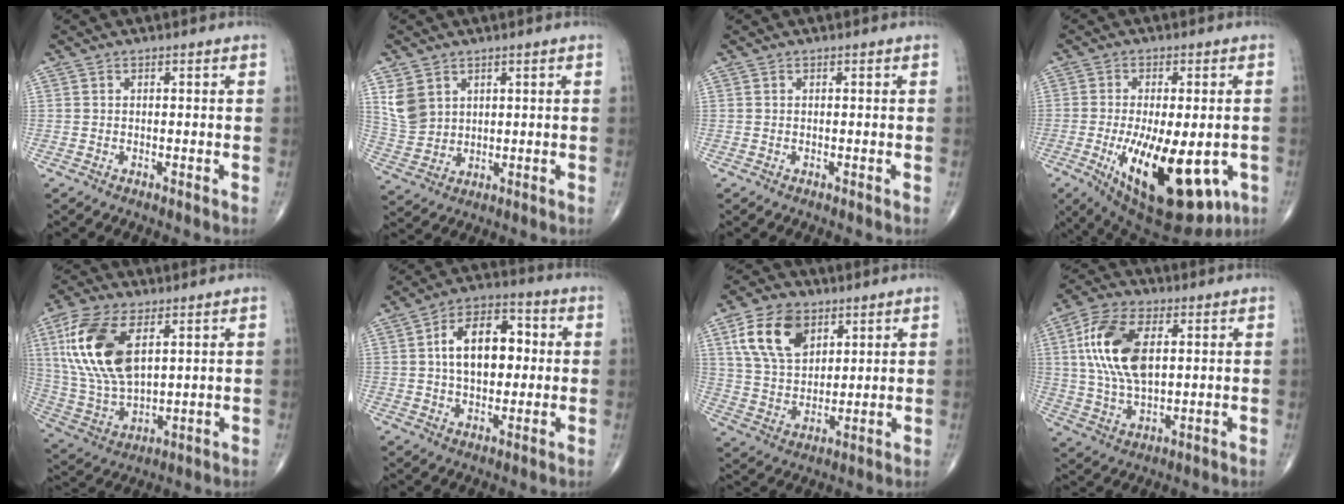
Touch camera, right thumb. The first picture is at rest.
{"total": 6.3, "force": [2.8, 4.8, 3.0], "torque": [-0.050, -0.011, 0.070]}
{"total": 0.0}
{"total": 20.2, "force": [-6.5, 8.6, 17.1], "torque": [-0.253, -0.021, -0.079]}
{"total": 17.9, "force": [6.1, 9.2, 14.1], "torque": [-0.291, -0.016, 0.123]}
{"total": 13.5, "force": [1.6, 8.3, 10.6], "torque": [-0.145, 0.020, 0.020]}
{"total": 13.3, "force": [6.1, 8.4, 8.2], "torque": [-0.133, -0.020, 0.120]}
{"total": 15.0, "force": [3.4, 7.9, 12.3], "torque": [-0.242, 0.001, 0.066]}